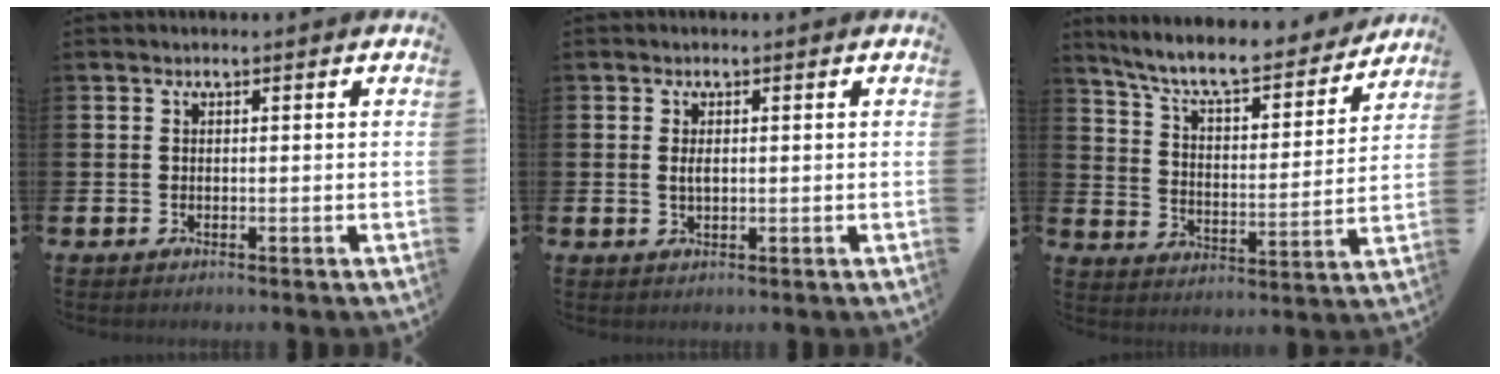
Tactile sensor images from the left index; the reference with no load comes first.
{"total": 1.2, "force": [0.2, 0.6, 1.1], "torque": [-0.014, 0.002, 0.001]}
{"total": 9.0, "force": [8.0, 1.5, 3.7], "torque": [-0.102, -0.054, 0.134]}